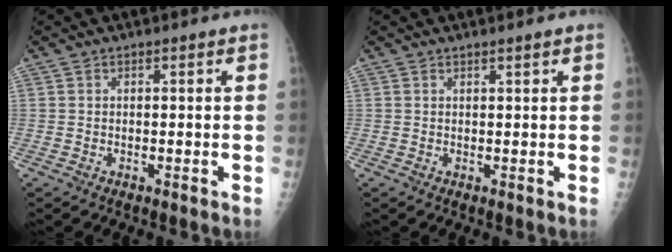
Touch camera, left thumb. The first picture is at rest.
{"total": 0.8, "force": [0.6, -0.1, 0.6], "torque": [-0.012, -0.004, 0.011]}